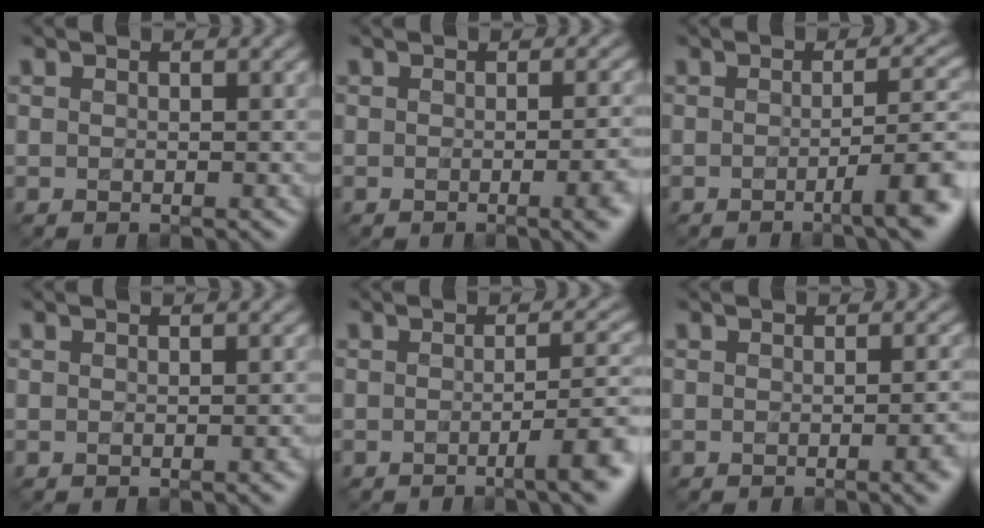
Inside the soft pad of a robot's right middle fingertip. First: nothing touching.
{"total": 4.8, "force": [-1.1, 1.8, 4.3], "torque": [-0.032, -0.007, -0.008]}
{"total": 5.5, "force": [-1.7, 1.0, 5.1], "torque": [-0.062, 0.001, -0.029]}
{"total": 1.8, "force": [-0.4, 0.7, 1.6], "torque": [-0.005, 0.000, 0.001]}
{"total": 5.0, "force": [-1.6, 1.0, 4.6], "torque": [-0.056, 0.001, -0.029]}
{"total": 3.4, "force": [-0.9, 1.2, 3.1], "torque": [-0.024, -0.004, -0.007]}